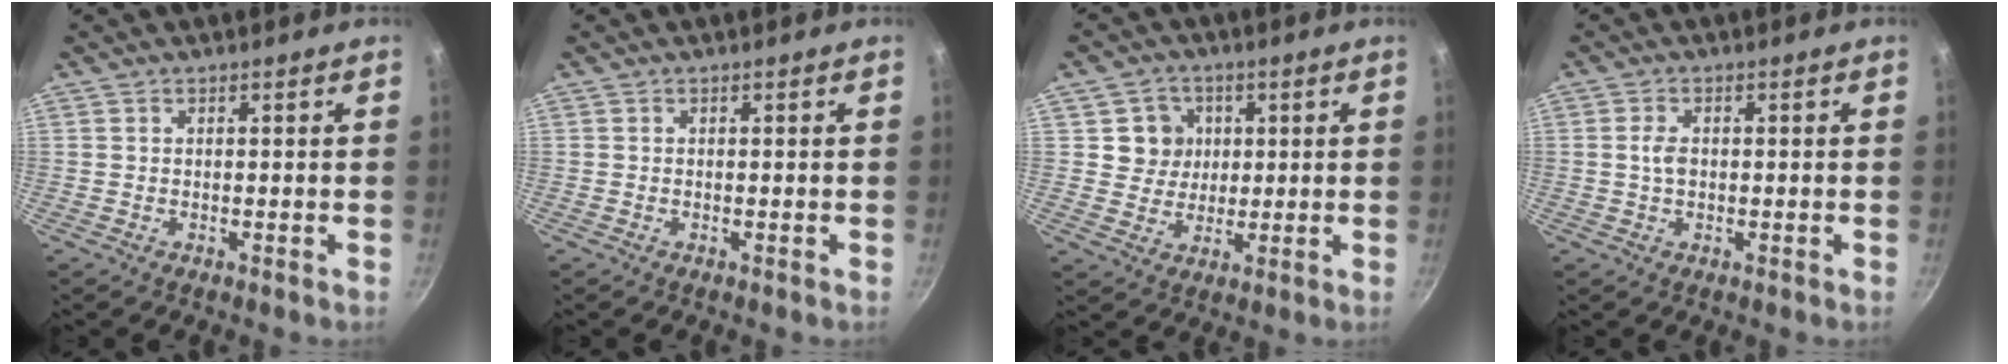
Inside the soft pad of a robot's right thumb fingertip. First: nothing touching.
{"total": 0.0}
{"total": 6.5, "force": [1.6, 6.2, 1.6], "torque": [0.014, -0.003, 0.024]}
{"total": 2.7, "force": [0.0, 1.7, 2.0], "torque": [-0.036, 0.005, -0.001]}